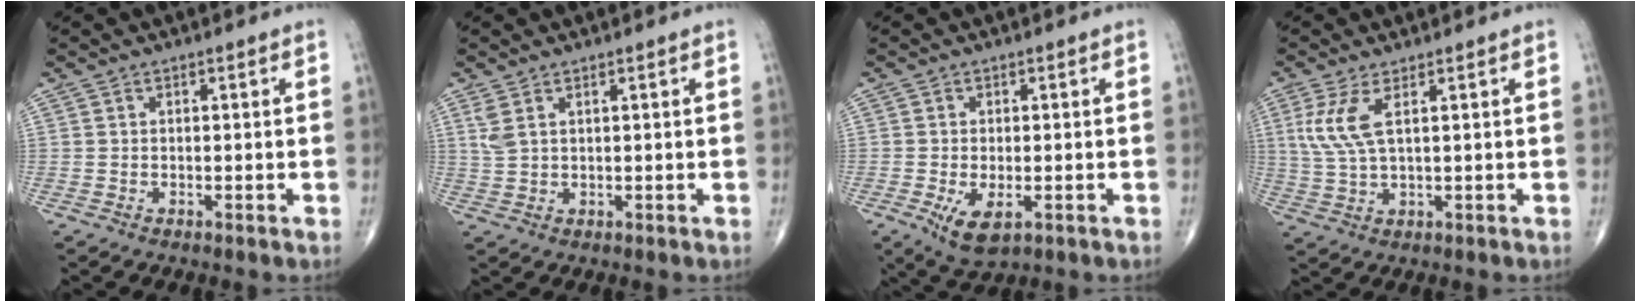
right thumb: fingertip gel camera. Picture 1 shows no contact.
{"total": 2.8, "force": [1.5, 1.0, 2.1], "torque": [-0.052, 0.003, 0.040]}
{"total": 5.8, "force": [-1.8, 2.8, 4.7], "torque": [-0.086, -0.013, -0.024]}
{"total": 6.2, "force": [2.2, 1.9, 5.5], "torque": [-0.140, -0.006, 0.051]}